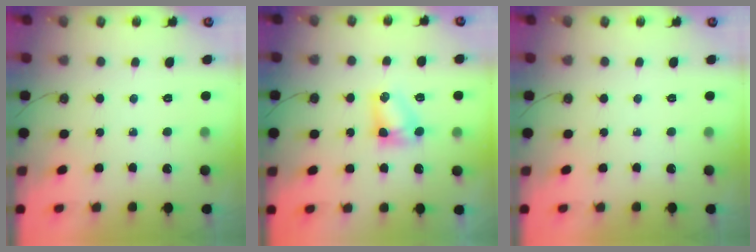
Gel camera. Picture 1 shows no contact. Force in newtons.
{"total": 5.0, "press": 4.9, "slide": 0.5}
{"total": 0.0}